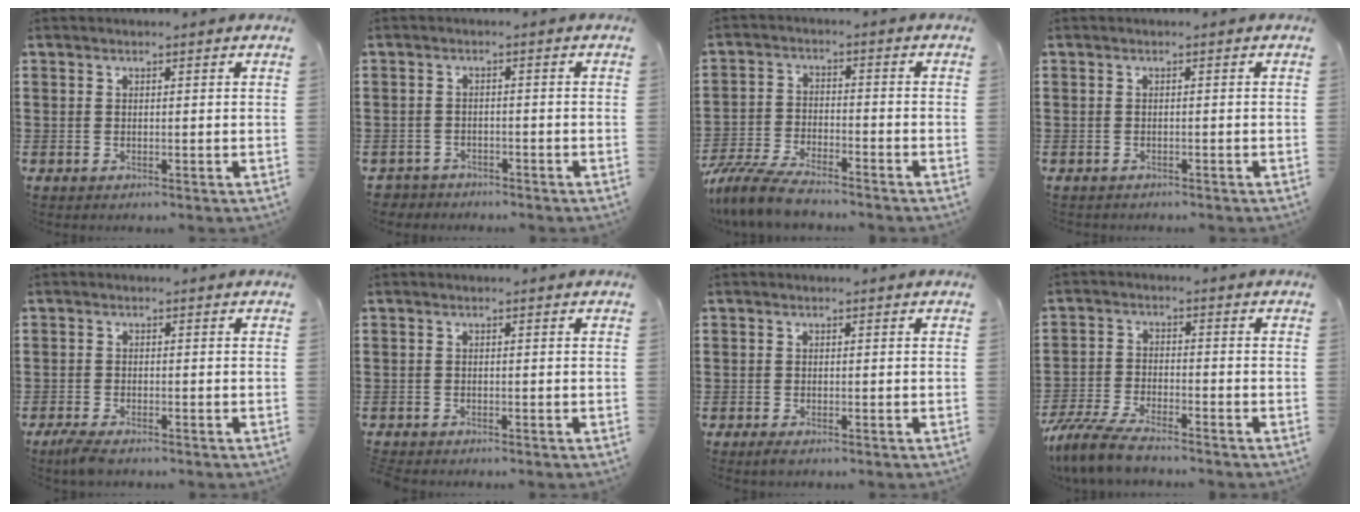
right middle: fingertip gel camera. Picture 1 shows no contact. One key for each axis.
{"total": 2.2, "fx": -2.1, "fy": 0.6, "fz": -0.3, "tx": -0.003, "ty": 0.000, "tz": -0.049}
{"total": 6.3, "fx": -5.8, "fy": 0.9, "fz": 2.3, "tx": -0.061, "ty": 0.001, "tz": -0.117}
{"total": 0.0}
{"total": 2.1, "fx": -1.9, "fy": 0.3, "fz": 1.0, "tx": -0.032, "ty": -0.003, "tz": -0.041}
{"total": 0.7, "fx": -0.7, "fy": 0.1, "fz": 0.1, "tx": -0.004, "ty": -0.002, "tz": -0.014}
{"total": 0.8, "fx": -0.7, "fy": 0.3, "fz": 0.3, "tx": -0.008, "ty": -0.005, "tz": -0.012}
{"total": 5.8, "fx": -5.2, "fy": 0.8, "fz": 2.3, "tx": -0.071, "ty": -0.007, "tz": -0.108}